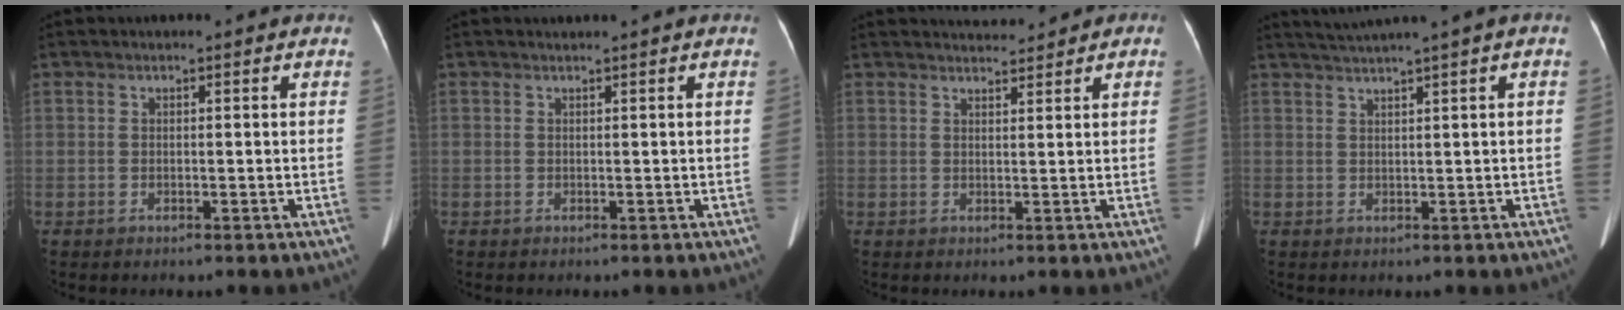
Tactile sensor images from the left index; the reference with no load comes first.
{"total": 0.0}
{"total": 2.7, "force": [2.6, 0.6, 0.2], "torque": [-0.005, 0.005, 0.037]}
{"total": 2.3, "force": [1.7, -0.8, 1.3], "torque": [-0.026, 0.011, 0.042]}